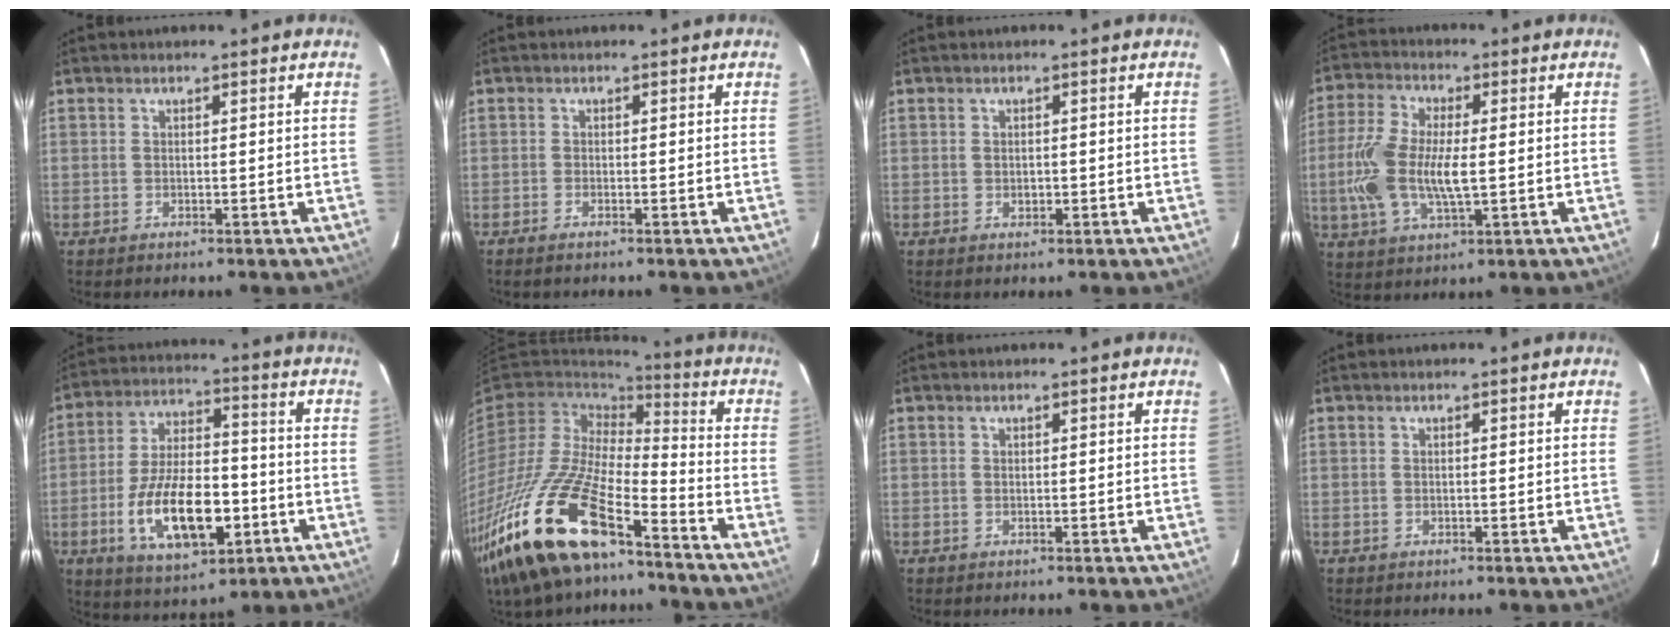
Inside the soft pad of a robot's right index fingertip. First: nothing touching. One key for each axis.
{"total": 1.0, "fx": -0.8, "fy": 0.1, "fz": 0.6, "tx": -0.016, "ty": -0.001, "tz": -0.018}
{"total": 1.2, "fx": 0.0, "fy": 1.1, "fz": 0.6, "tx": -0.008, "ty": 0.002, "tz": 0.001}
{"total": 12.0, "fx": -0.9, "fy": 4.8, "fz": 11.0, "tx": -0.239, "ty": 0.000, "tz": -0.017}
{"total": 16.8, "fx": -5.2, "fy": 7.4, "fz": 14.2, "tx": -0.280, "ty": -0.002, "tz": -0.079}
{"total": 24.3, "fx": -15.8, "fy": 8.1, "fz": 16.7, "tx": -0.354, "ty": -0.042, "tz": -0.296}
{"total": 0.0}
{"total": 0.0}